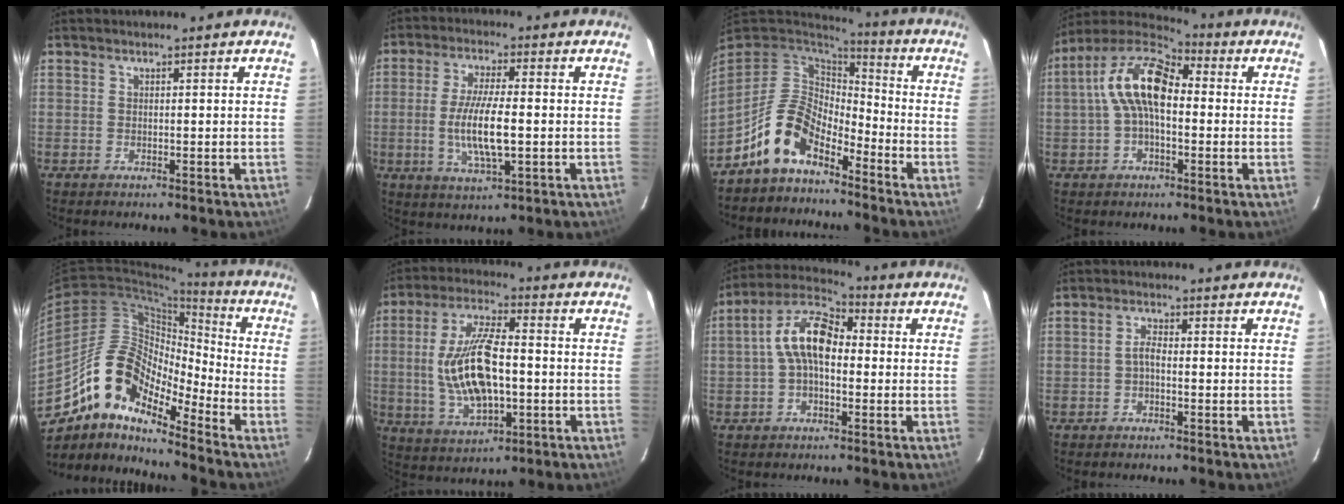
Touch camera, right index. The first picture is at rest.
{"total": 9.9, "force": [-1.3, 2.3, 9.5], "torque": [-0.186, -0.009, -0.024]}
{"total": 11.7, "force": [-7.6, 5.9, 6.7], "torque": [-0.139, 0.019, -0.147]}
{"total": 12.4, "force": [0.5, 6.2, 10.7], "torque": [-0.210, 0.031, -0.002]}
{"total": 15.5, "force": [-11.3, 5.5, 9.1], "torque": [-0.151, 0.005, -0.229]}
{"total": 15.3, "force": [-1.1, 6.4, 13.8], "torque": [-0.276, 0.002, -0.010]}
{"total": 10.1, "force": [-0.2, 5.5, 8.5], "torque": [-0.169, 0.032, -0.012]}
{"total": 1.9, "force": [-0.7, 0.7, 1.6], "torque": [-0.034, 0.008, -0.015]}